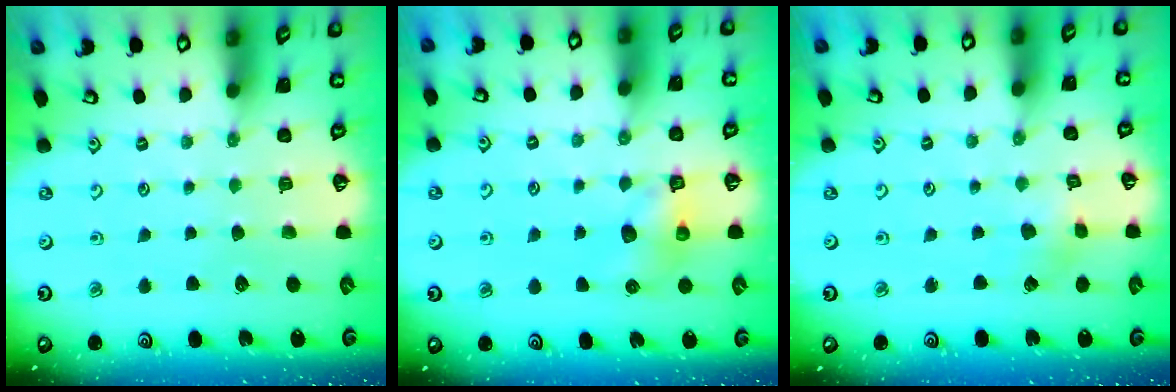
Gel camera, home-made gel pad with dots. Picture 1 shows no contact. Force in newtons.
{"total": 7.8, "press": 7.8, "slide": 0.2}
{"total": 2.9, "press": 2.9, "slide": 0.2}